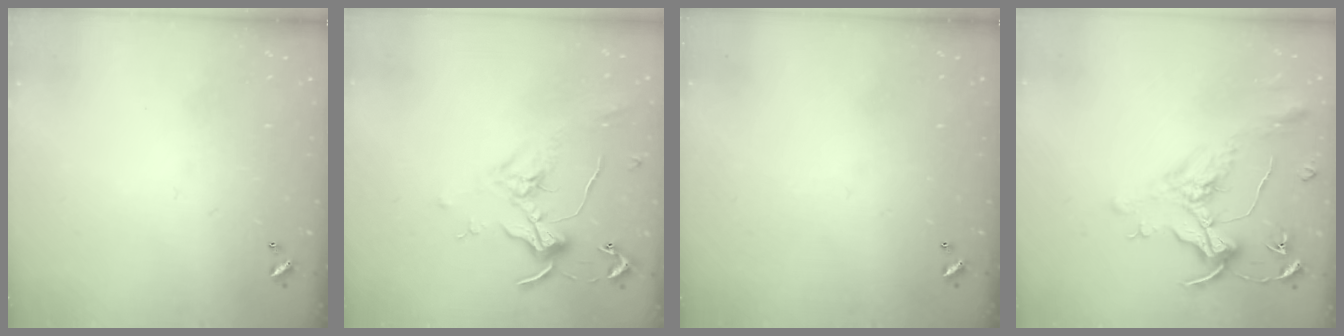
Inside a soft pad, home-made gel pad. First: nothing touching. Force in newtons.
{"total": 0.7, "press": 0.3, "slide": 0.7}
{"total": 0.0}
{"total": 1.6, "press": 1.4, "slide": 0.7}